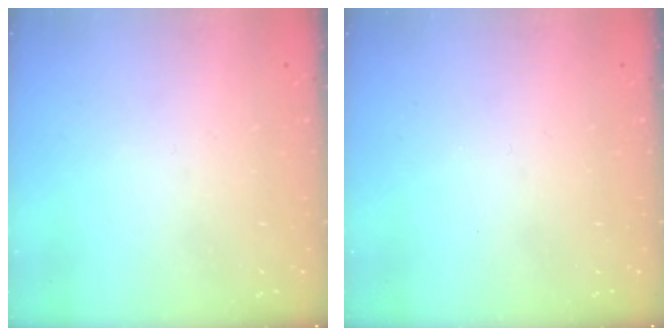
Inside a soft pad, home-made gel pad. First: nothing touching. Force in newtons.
{"total": 0.0}